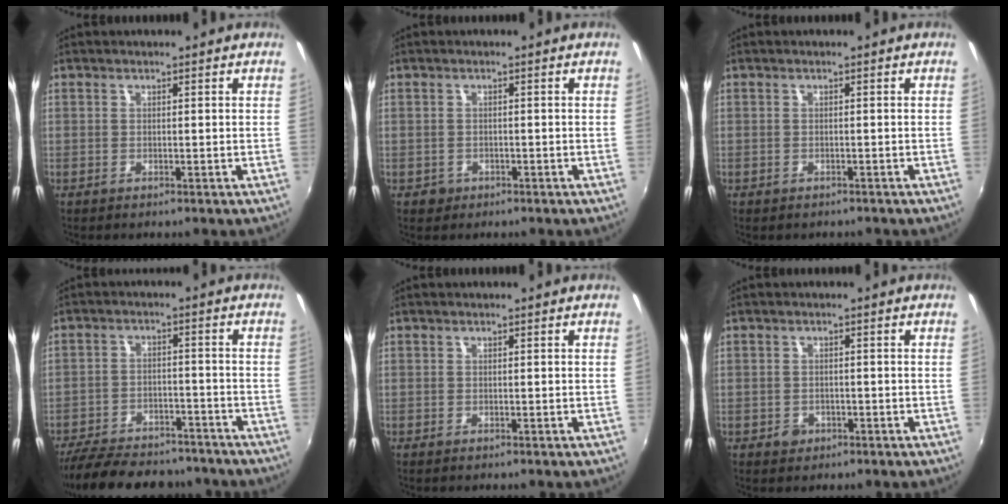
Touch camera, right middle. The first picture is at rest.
{"total": 2.0, "force": [-0.9, 1.8, 0.5], "torque": [-0.014, -0.004, -0.011]}
{"total": 1.5, "force": [-1.2, 0.7, 0.4], "torque": [-0.013, -0.008, -0.015]}
{"total": 20.3, "force": [-17.0, 7.2, 8.5], "torque": [-0.187, -0.008, -0.242]}
{"total": 0.0}
{"total": 2.1, "force": [-1.1, 1.7, 0.5], "torque": [-0.009, -0.001, -0.015]}